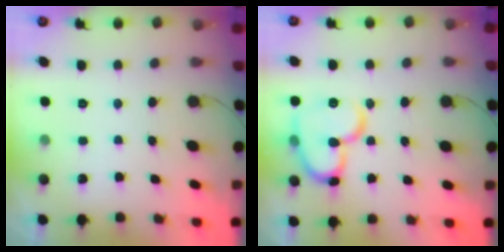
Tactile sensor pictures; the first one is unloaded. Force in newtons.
{"total": 17.3, "press": 17.3, "slide": 1.5}